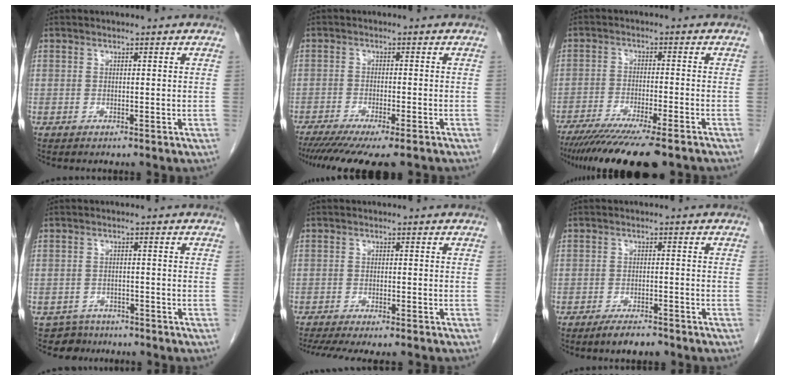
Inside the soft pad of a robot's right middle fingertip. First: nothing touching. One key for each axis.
{"total": 13.8, "fx": -11.4, "fy": 1.8, "fz": 7.5, "tx": -0.121, "ty": -0.030, "tz": -0.167}
{"total": 15.4, "fx": -12.5, "fy": 1.2, "fz": 9.0, "tx": -0.132, "ty": -0.039, "tz": -0.193}
{"total": 3.5, "fx": -2.8, "fy": 1.8, "fz": -1.1, "tx": 0.021, "ty": 0.004, "tz": -0.046}
{"total": 11.5, "fx": -9.9, "fy": 2.0, "fz": 5.6, "tx": -0.083, "ty": -0.013, "tz": -0.136}
{"total": 3.6, "fx": -3.0, "fy": 0.8, "fz": 1.9, "tx": -0.035, "ty": -0.003, "tz": -0.047}